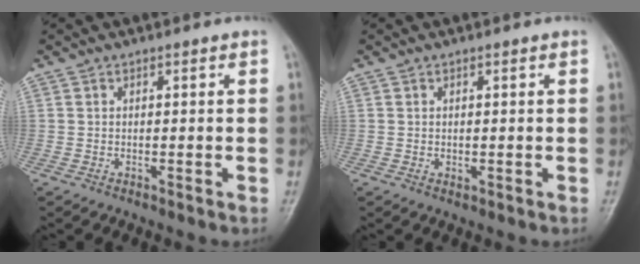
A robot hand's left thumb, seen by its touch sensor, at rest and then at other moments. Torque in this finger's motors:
{"motor_torque": [-0.07, -0.03, 0.08, 0.07, 0.00]}